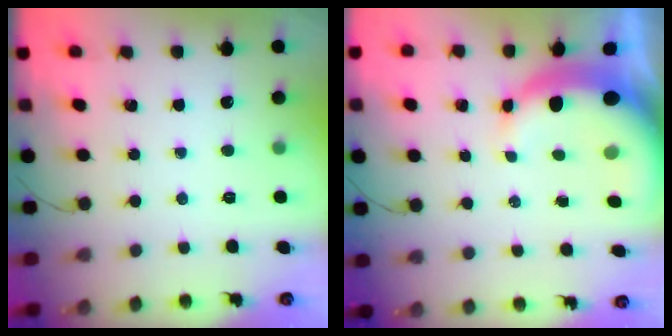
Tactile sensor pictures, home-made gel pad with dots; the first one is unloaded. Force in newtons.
{"total": 10.3, "press": 10.1, "slide": 2.2}